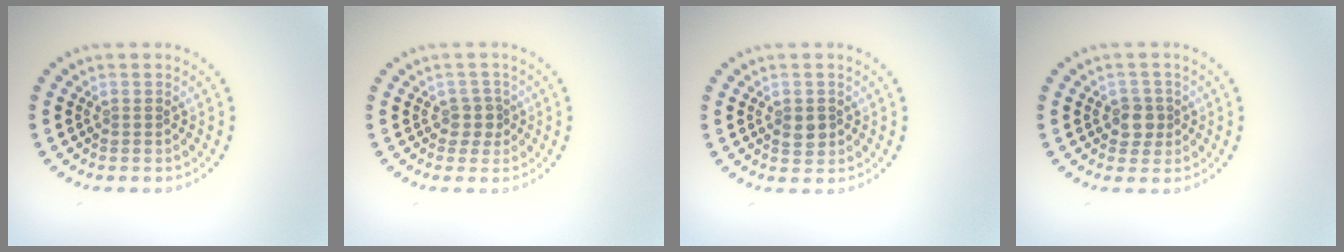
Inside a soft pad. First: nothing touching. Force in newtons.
{"total": 1.8, "press": 1.4, "slide": 1.1}
{"total": 1.6, "press": 1.6, "slide": 0.2}
{"total": 1.9, "press": 1.8, "slide": 0.8}